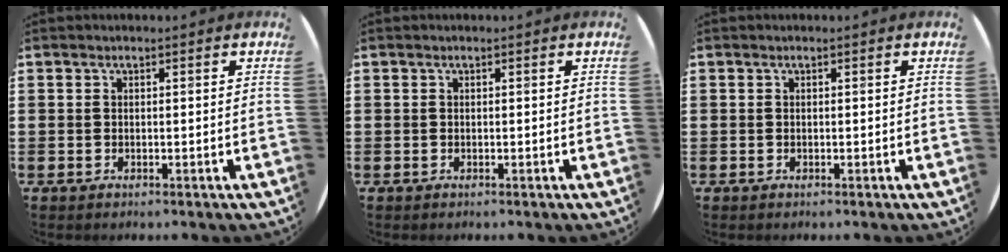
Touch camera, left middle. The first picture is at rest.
{"total": 0.0}
{"total": 0.0}